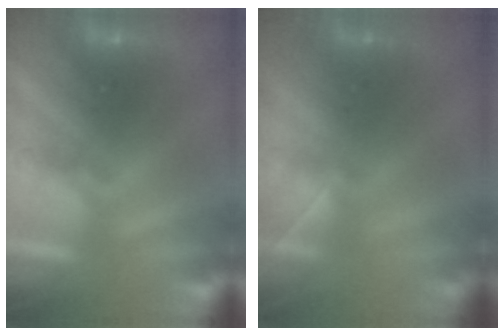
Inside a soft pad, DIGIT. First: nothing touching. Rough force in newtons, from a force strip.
{"total": 1.6}